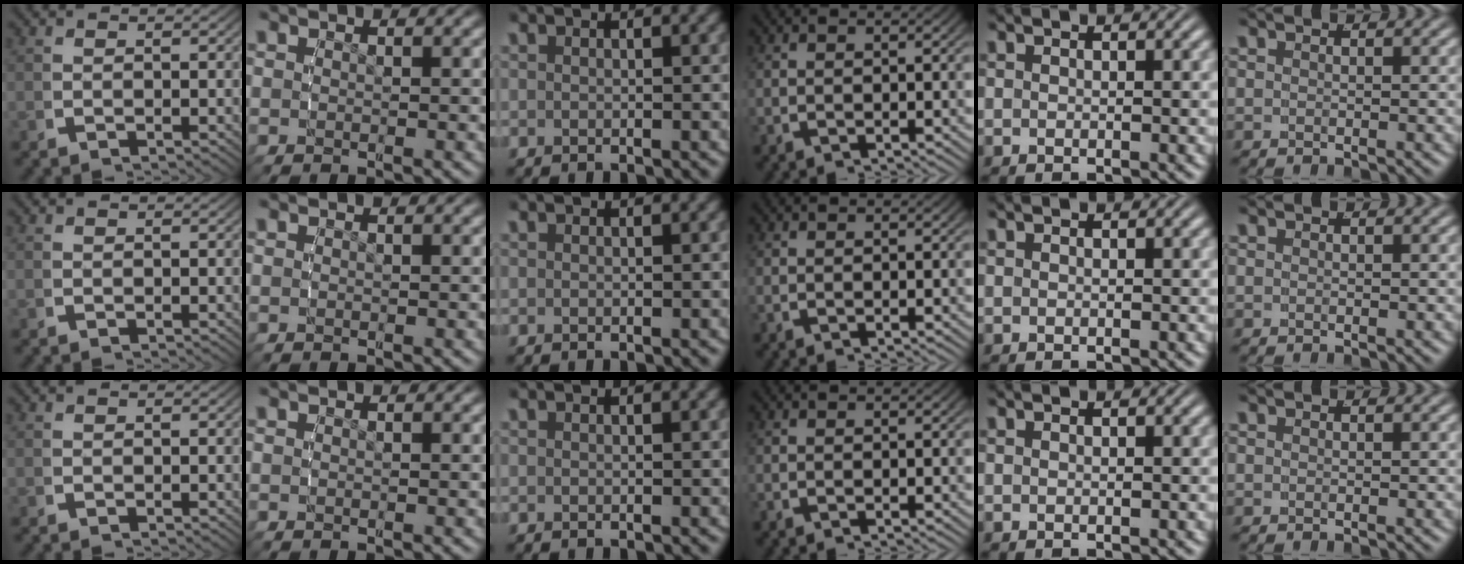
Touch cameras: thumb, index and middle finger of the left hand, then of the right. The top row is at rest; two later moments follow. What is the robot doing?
{"motion": "reach", "object": "router"}